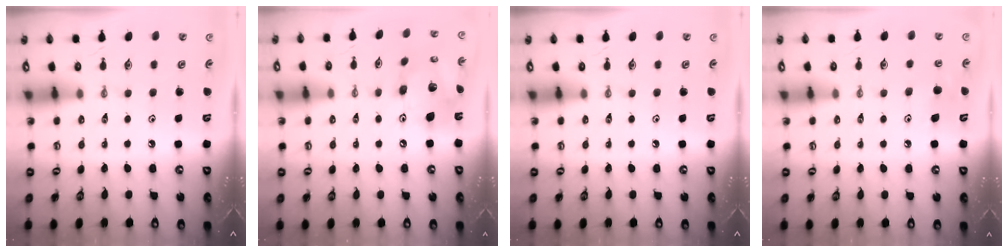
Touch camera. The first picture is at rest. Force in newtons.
{"total": 17.2, "press": 16.9, "slide": 3.3}
{"total": 0.0}
{"total": 8.1, "press": 8.1, "slide": 0.9}